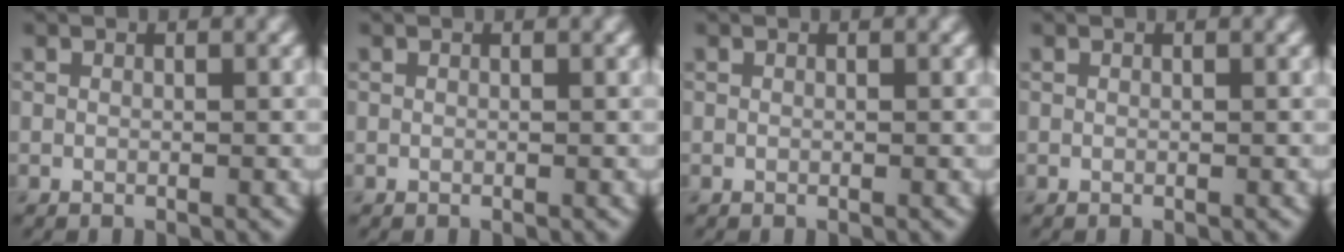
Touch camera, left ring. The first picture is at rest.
{"total": 0.0}
{"total": 0.0}
{"total": 0.0}